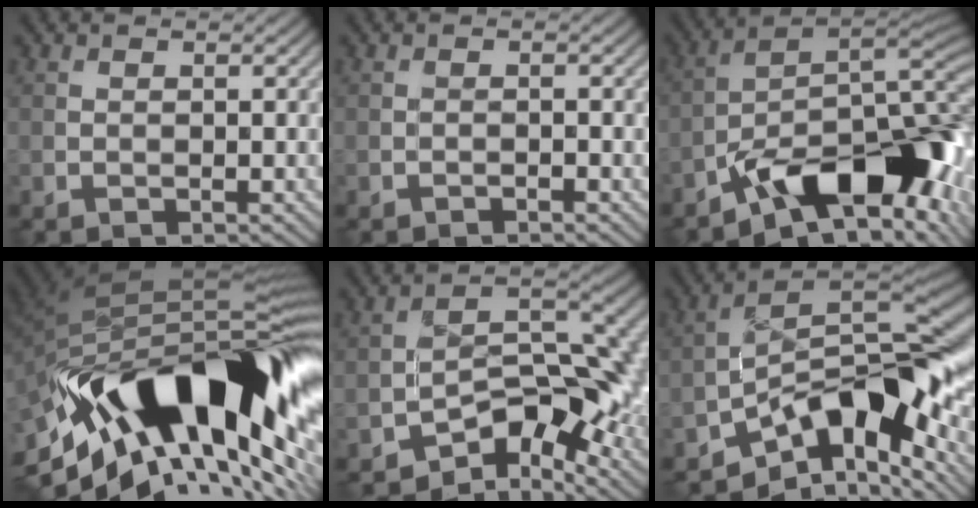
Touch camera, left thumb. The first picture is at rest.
{"total": 0.6, "force": [-0.6, 0.1, 0.2], "torque": [-0.003, 0.002, -0.011]}
{"total": 14.2, "force": [-7.2, 5.6, 10.8], "torque": [-0.164, -0.009, -0.129]}
{"total": 19.5, "force": [-5.8, 8.4, 16.6], "torque": [-0.273, 0.009, -0.107]}
{"total": 10.5, "force": [-5.7, 4.9, 7.3], "torque": [-0.090, -0.005, -0.104]}
{"total": 12.9, "force": [-6.8, 5.5, 9.5], "torque": [-0.139, -0.001, -0.130]}